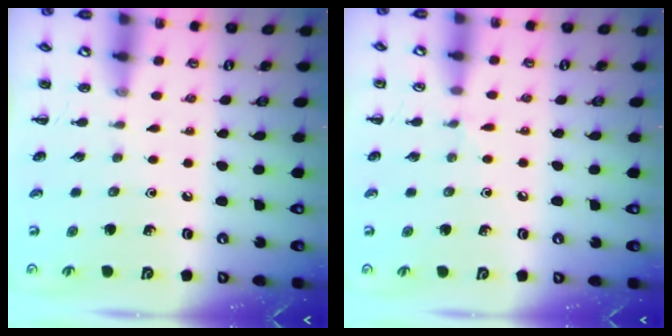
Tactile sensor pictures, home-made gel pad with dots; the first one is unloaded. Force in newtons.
{"total": 2.8, "press": 2.5, "slide": 1.1}